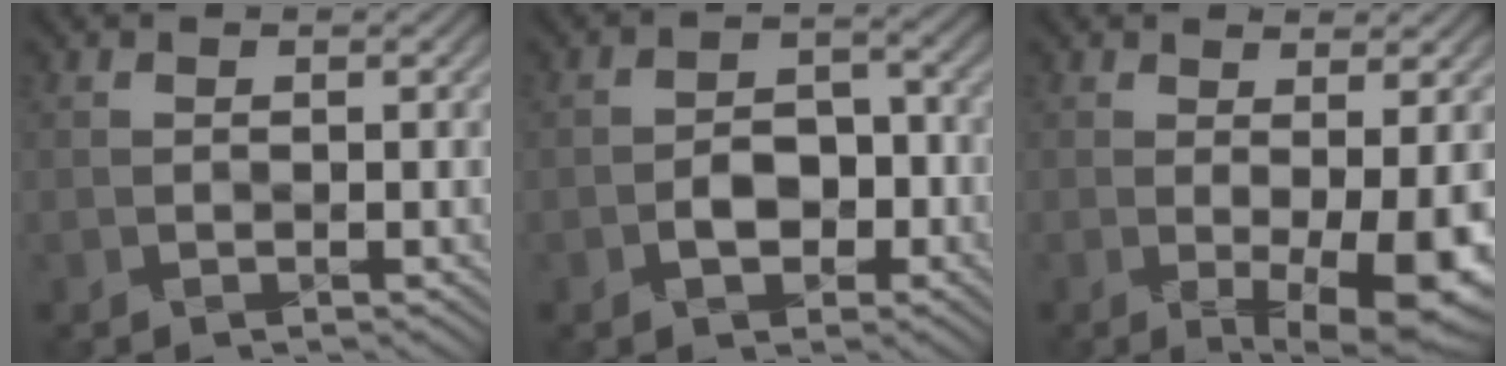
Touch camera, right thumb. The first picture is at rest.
{"total": 4.4, "force": [-2.2, 2.8, 2.5], "torque": [-0.034, 0.003, -0.046]}
{"total": 7.5, "force": [-1.1, 1.4, 7.3], "torque": [-0.102, 0.003, -0.015]}